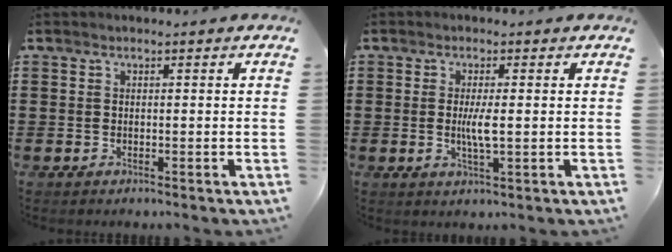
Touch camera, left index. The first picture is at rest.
{"total": 3.6, "force": [-0.1, 0.5, 3.5], "torque": [-0.073, -0.006, -0.006]}